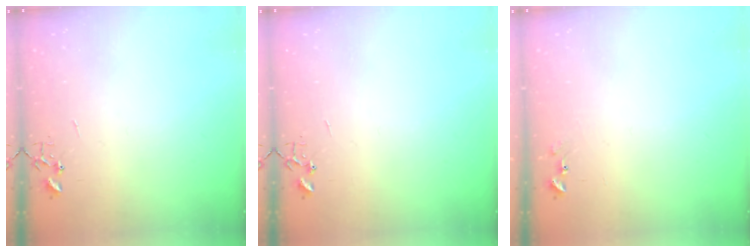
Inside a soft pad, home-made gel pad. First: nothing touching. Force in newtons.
{"total": 0.0}
{"total": 6.0, "press": 5.9, "slide": 0.6}